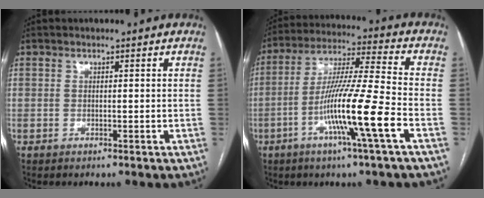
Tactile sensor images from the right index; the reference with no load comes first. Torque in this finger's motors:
{"motor_torque": [1.87, -0.28, 0.72, 0.21]}